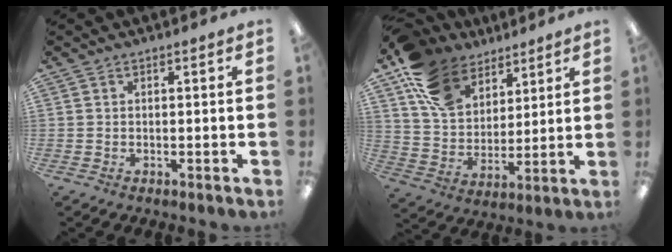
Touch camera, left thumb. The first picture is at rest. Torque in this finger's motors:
{"motor_torque": [0.28, 0.40, 1.18, -1.59, 0.33]}